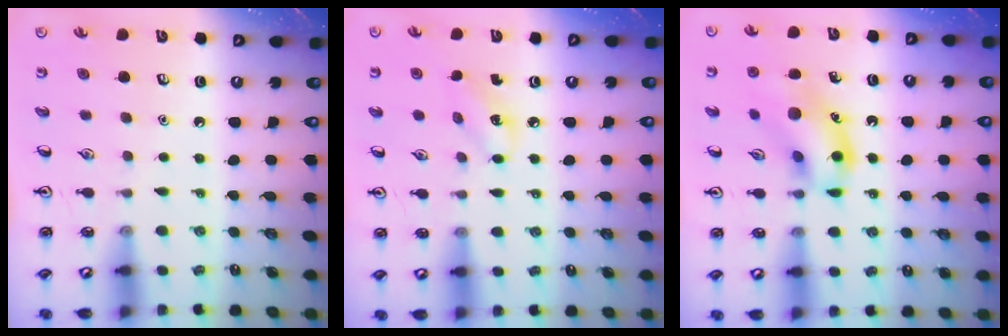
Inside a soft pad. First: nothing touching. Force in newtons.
{"total": 3.6, "press": 3.4, "slide": 1.1}
{"total": 12.6, "press": 12.5, "slide": 1.2}